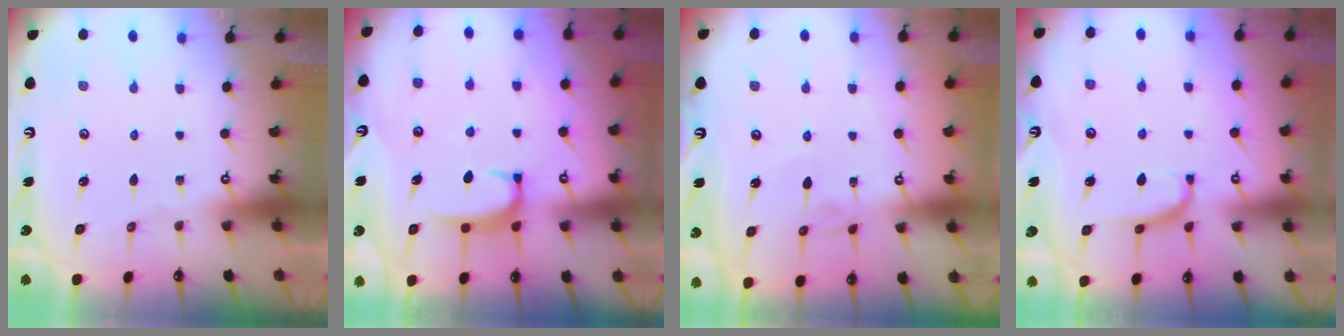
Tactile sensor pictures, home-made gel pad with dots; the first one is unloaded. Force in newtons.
{"total": 1.6, "press": 1.5, "slide": 0.5}
{"total": 3.5, "press": 3.5, "slide": 0.1}
{"total": 1.8, "press": 1.7, "slide": 0.6}